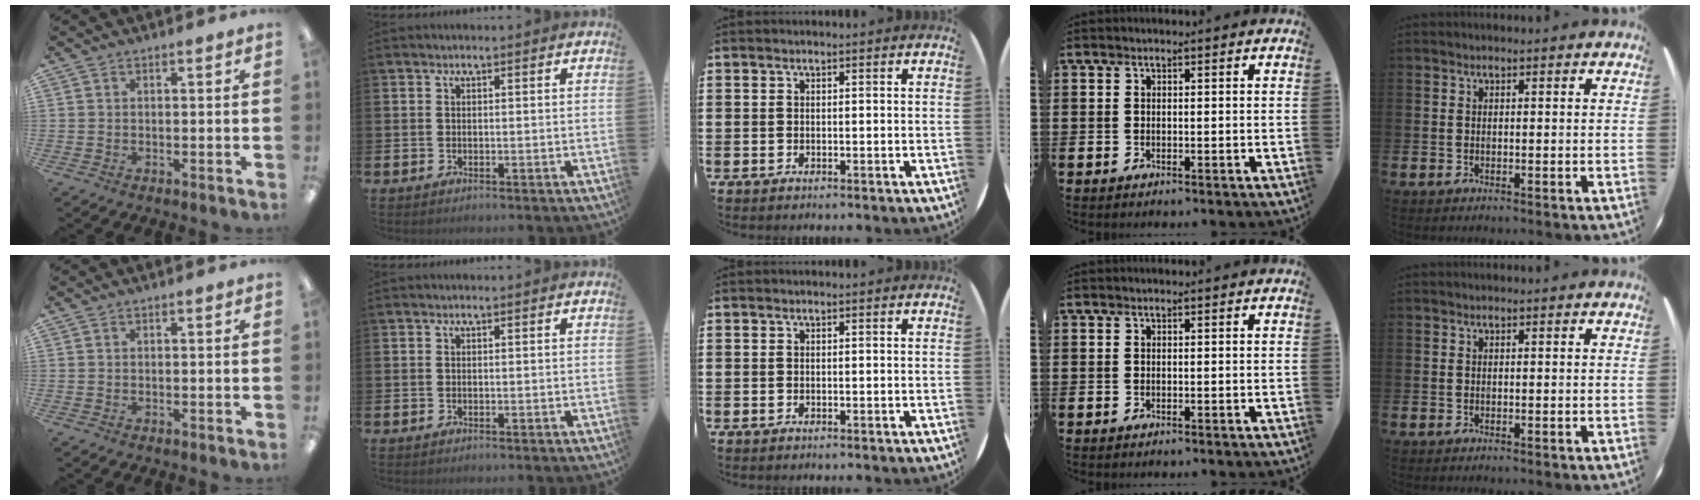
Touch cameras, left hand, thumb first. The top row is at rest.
{}